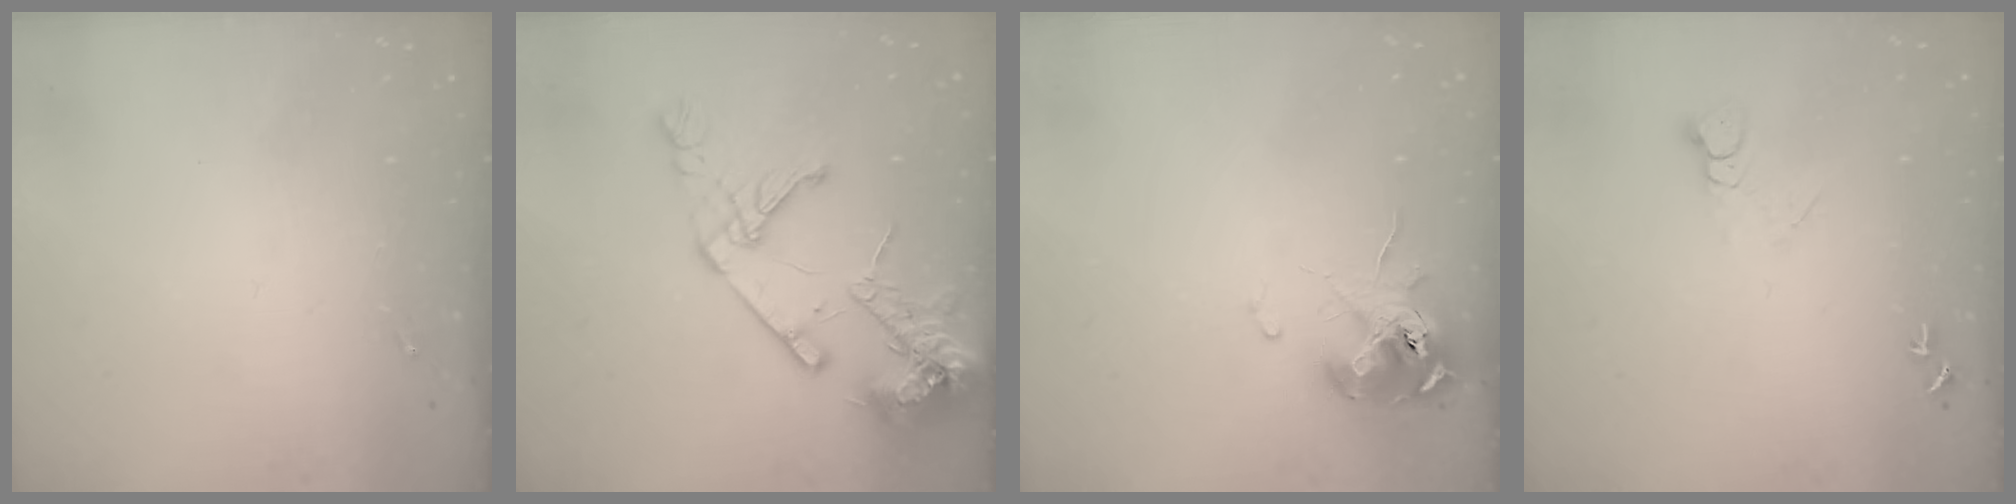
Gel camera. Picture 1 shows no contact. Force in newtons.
{"total": 19.4, "press": 19.2, "slide": 2.7}
{"total": 10.8, "press": 10.7, "slide": 1.2}
{"total": 5.5, "press": 5.5, "slide": 0.5}